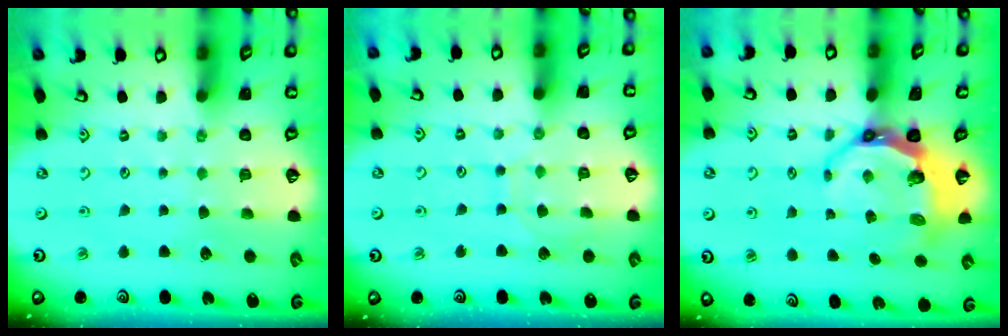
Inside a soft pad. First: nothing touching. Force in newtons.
{"total": 5.6, "press": 5.6, "slide": 0.6}
{"total": 8.6, "press": 7.5, "slide": 4.2}